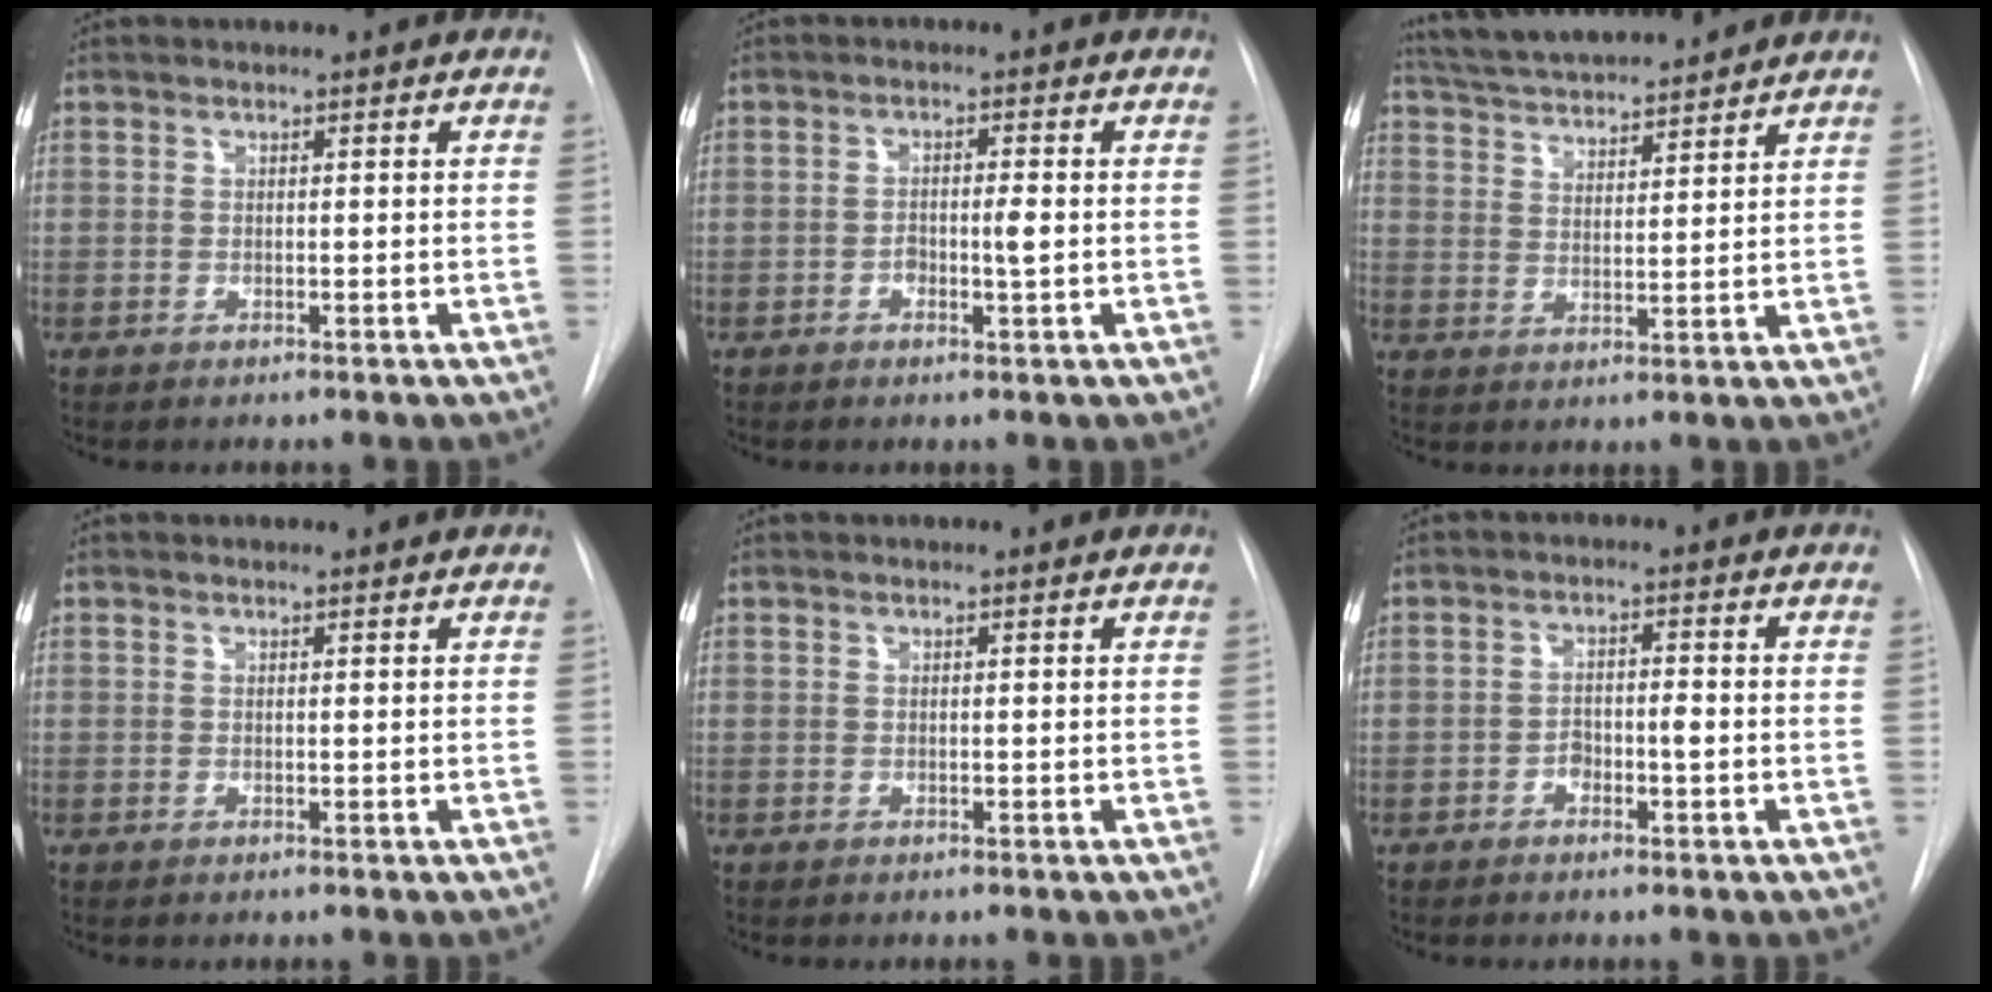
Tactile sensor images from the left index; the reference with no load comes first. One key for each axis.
{"total": 2.5, "fx": -1.0, "fy": 0.4, "fz": 2.2, "tx": -0.039, "ty": -0.005, "tz": -0.017}
{"total": 14.4, "fx": 13.2, "fy": 1.8, "fz": 5.5, "tx": -0.101, "ty": 0.024, "tz": 0.211}
{"total": 2.1, "fx": 2.1, "fy": 0.3, "fz": 0.3, "tx": -0.008, "ty": 0.010, "tz": 0.020}
{"total": 1.0, "fx": 0.9, "fy": 0.1, "fz": 0.2, "tx": -0.009, "ty": 0.008, "tz": 0.008}
{"total": 2.5, "fx": -1.3, "fy": 0.8, "fz": 2.0, "tx": -0.032, "ty": 0.001, "tz": -0.021}